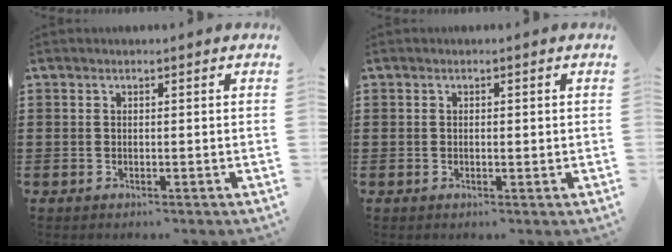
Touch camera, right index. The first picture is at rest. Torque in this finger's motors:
{"motor_torque": [-0.47, 0.76, -0.01, -0.01]}